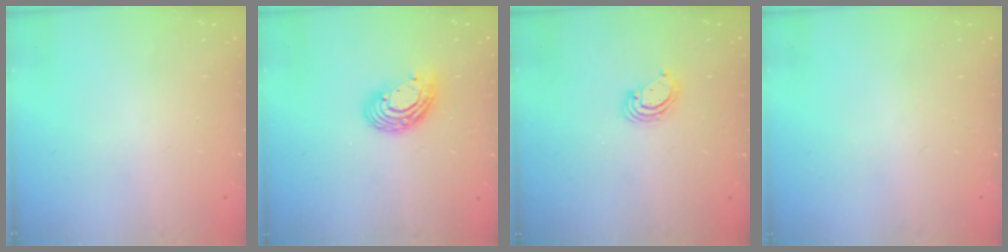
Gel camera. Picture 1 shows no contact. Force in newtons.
{"total": 9.8, "press": 9.8, "slide": 0.6}
{"total": 3.5, "press": 3.5, "slide": 0.2}
{"total": 0.0}